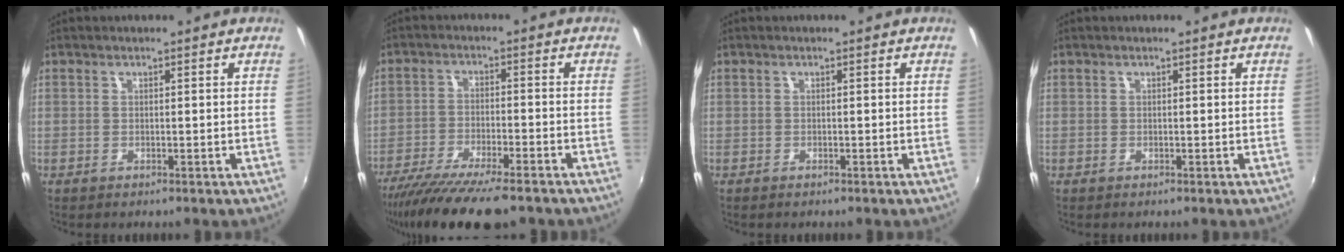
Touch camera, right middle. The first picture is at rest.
{"total": 14.6, "force": [-11.9, 1.7, 8.2], "torque": [-0.161, -0.047, -0.198]}
{"total": 0.8, "force": [-0.2, -0.8, -0.2], "torque": [0.007, -0.006, -0.006]}
{"total": 0.0}